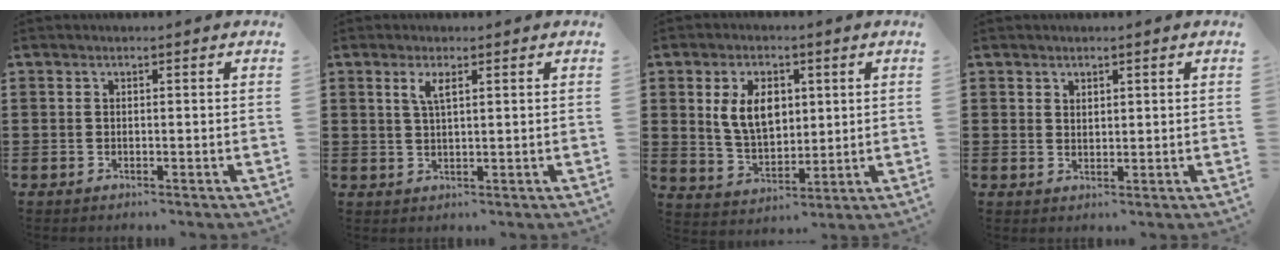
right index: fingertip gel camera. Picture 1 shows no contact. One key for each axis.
{"total": 2.6, "fx": 1.2, "fy": 0.7, "fz": 2.2, "tx": -0.046, "ty": 0.005, "tz": 0.019}
{"total": 7.8, "fx": 1.9, "fy": 4.9, "fz": 5.8, "tx": -0.131, "ty": 0.008, "tz": 0.028}
{"total": 1.6, "fx": 1.4, "fy": 0.7, "fz": 0.1, "tx": -0.004, "ty": 0.002, "tz": 0.027}